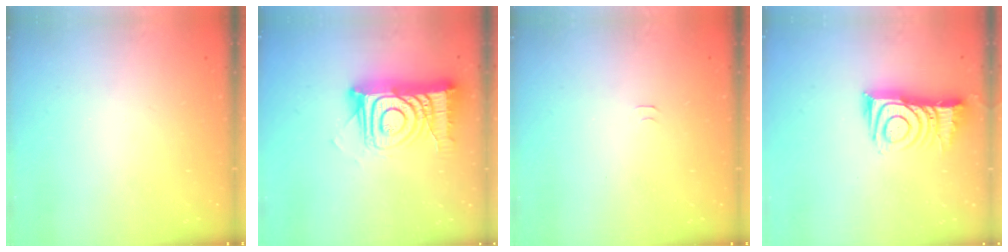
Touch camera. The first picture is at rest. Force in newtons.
{"total": 17.6, "press": 17.5, "slide": 1.5}
{"total": 4.0, "press": 4.0, "slide": 0.6}
{"total": 11.8, "press": 11.8, "slide": 1.1}